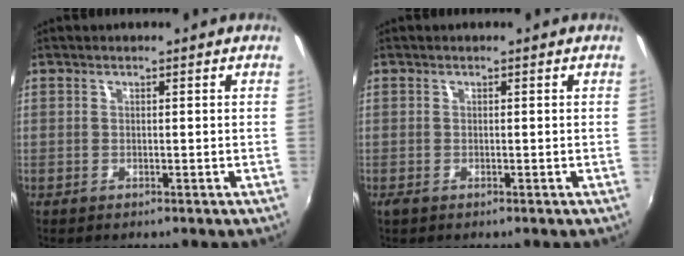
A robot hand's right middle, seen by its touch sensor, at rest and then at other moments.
{"total": 0.7, "force": [-0.4, 0.4, 0.4], "torque": [-0.008, -0.003, -0.008]}